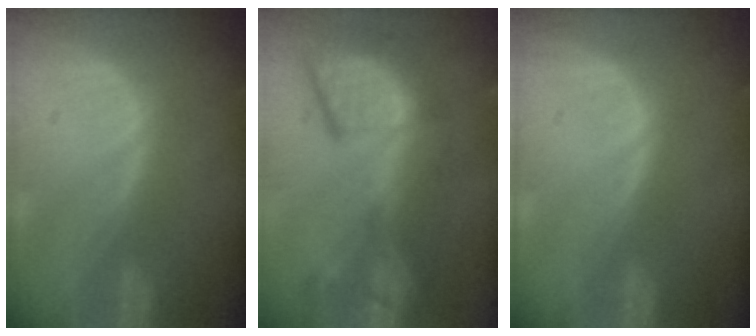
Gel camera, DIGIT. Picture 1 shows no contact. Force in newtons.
{"total": 12.2, "press": 11.1, "slide": 5.1}
{"total": 0.0}